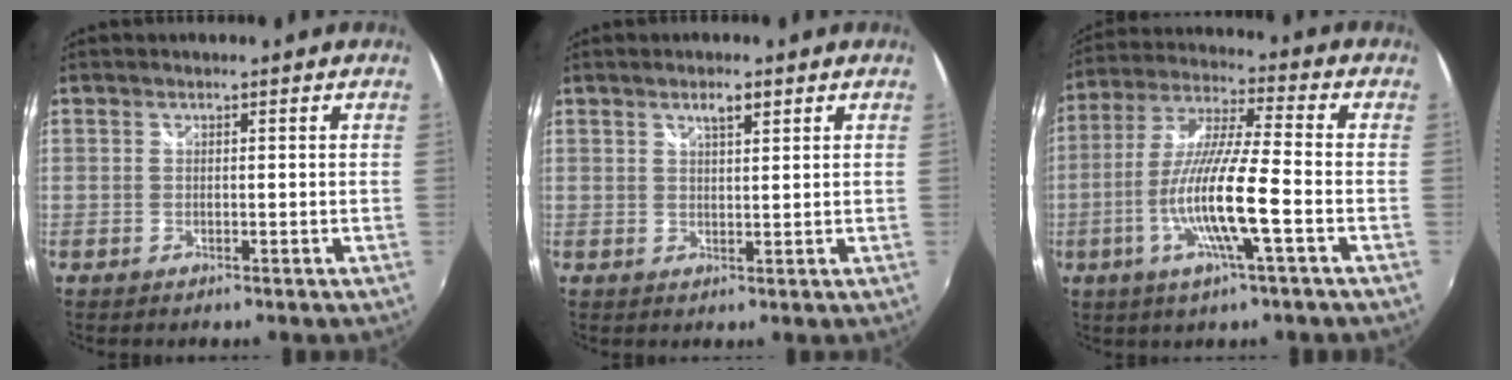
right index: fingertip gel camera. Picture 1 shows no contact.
{"total": 2.7, "force": [1.7, 0.8, 2.0], "torque": [-0.030, 0.005, 0.029]}
{"total": 14.2, "force": [-4.7, 0.7, 13.4], "torque": [-0.263, -0.009, -0.090]}